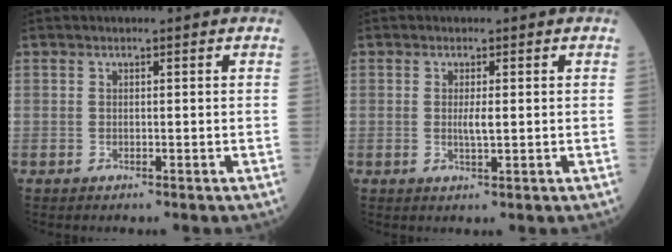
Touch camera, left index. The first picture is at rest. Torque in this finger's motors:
{"motor_torque": [0.36, 0.02, 0.05, 0.02]}